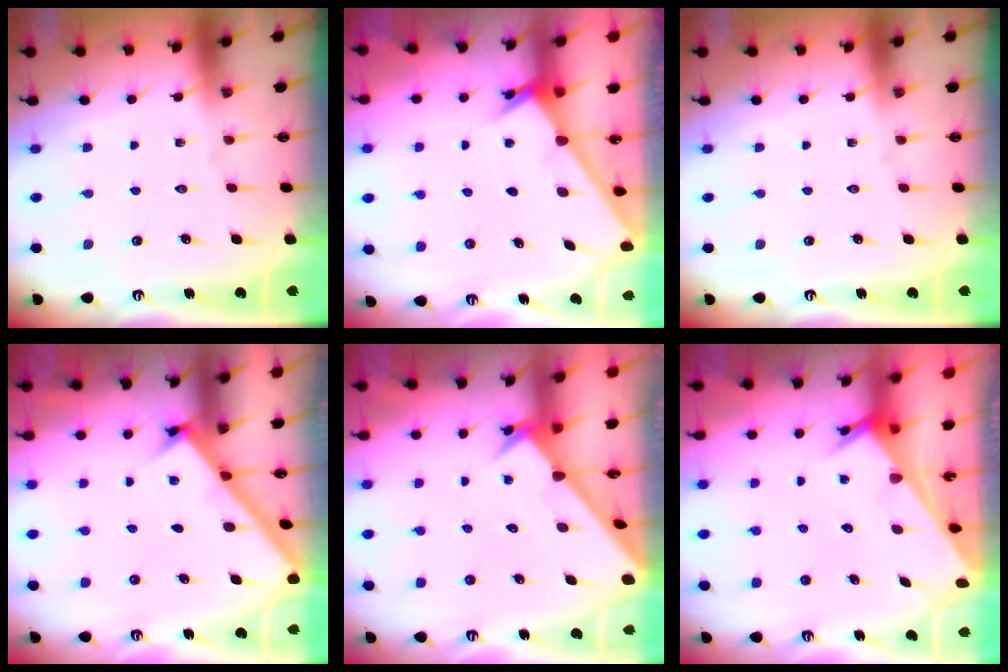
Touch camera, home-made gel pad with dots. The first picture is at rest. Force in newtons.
{"total": 2.5, "press": 2.5, "slide": 0.2}
{"total": 0.0}
{"total": 2.7, "press": 2.6, "slide": 0.3}
{"total": 2.4, "press": 2.4, "slide": 0.2}
{"total": 3.2, "press": 3.2, "slide": 0.2}